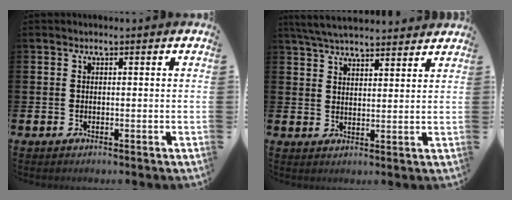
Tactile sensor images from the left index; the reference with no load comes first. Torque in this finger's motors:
{"motor_torque": [1.05, -1.09, 0.35, 0.17]}